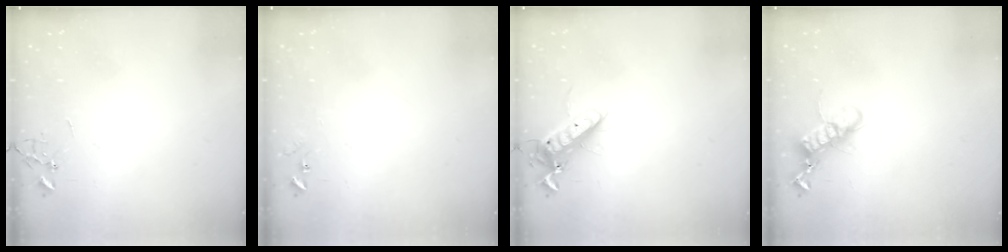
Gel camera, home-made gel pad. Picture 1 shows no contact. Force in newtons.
{"total": 7.7, "press": 7.6, "slide": 0.6}
{"total": 12.5, "press": 12.4, "slide": 1.6}
{"total": 12.8, "press": 12.8, "slide": 0.8}